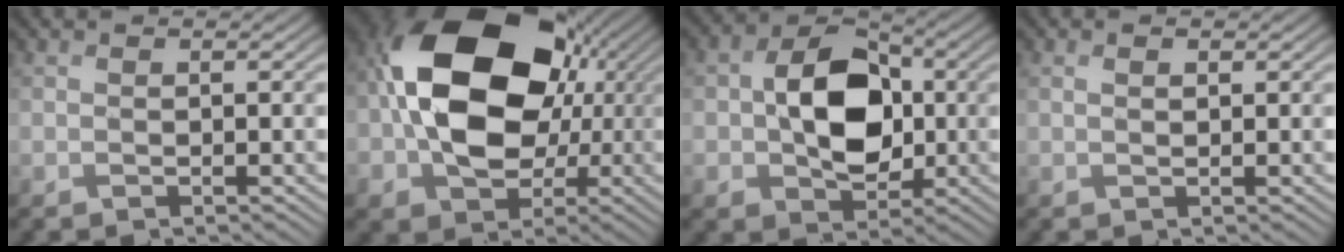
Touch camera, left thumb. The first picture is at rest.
{"total": 17.9, "force": [1.3, 13.6, 11.6], "torque": [-0.193, -0.003, 0.027]}
{"total": 10.0, "force": [-0.2, 7.4, 6.7], "torque": [-0.116, 0.002, -0.011]}
{"total": 1.1, "force": [0.4, 0.5, 0.9], "torque": [-0.015, -0.005, 0.012]}